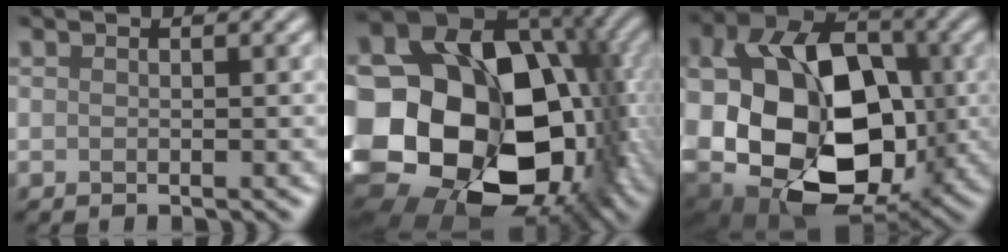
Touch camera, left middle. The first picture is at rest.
{"total": 23.4, "force": [-3.1, 17.8, 14.9], "torque": [-0.277, -0.030, -0.072]}
{"total": 20.7, "force": [-0.8, 15.9, 13.3], "torque": [-0.243, -0.029, -0.011]}